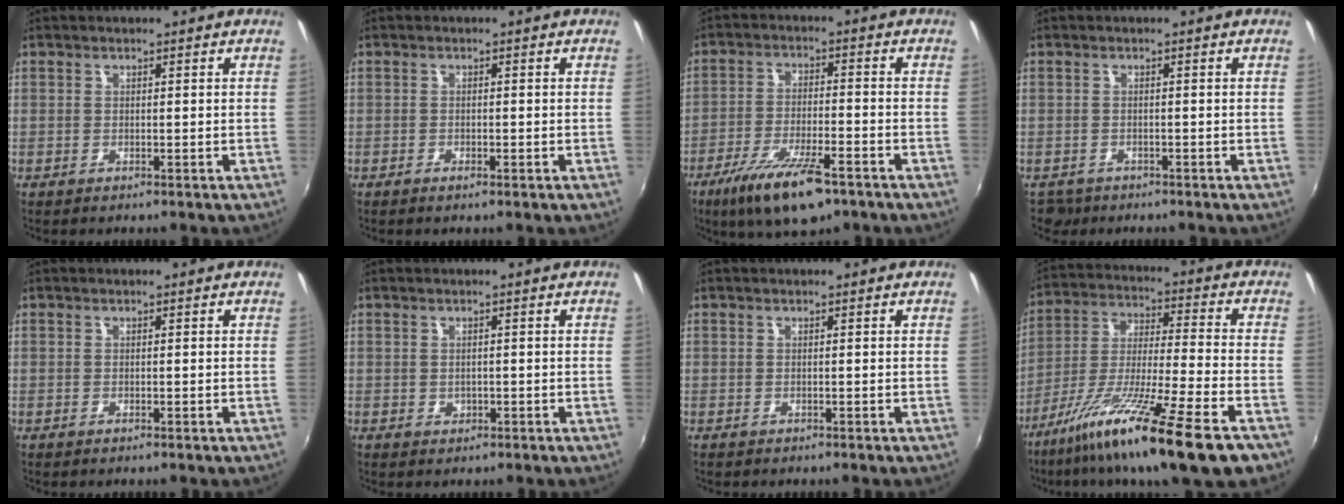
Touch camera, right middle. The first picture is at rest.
{"total": 1.5, "force": [-1.0, 0.5, 1.0], "torque": [-0.018, -0.002, -0.017]}
{"total": 12.7, "force": [-8.3, 3.6, 8.9], "torque": [-0.186, -0.026, -0.145]}
{"total": 2.5, "force": [-1.7, 1.7, 0.4], "torque": [-0.015, -0.004, -0.028]}
{"total": 0.0}
{"total": 1.1, "force": [-0.2, 1.0, 0.4], "torque": [-0.002, 0.000, -0.002]}
{"total": 0.0}
{"total": 20.7, "force": [-13.5, 1.0, 15.7], "torque": [-0.289, -0.057, -0.232]}